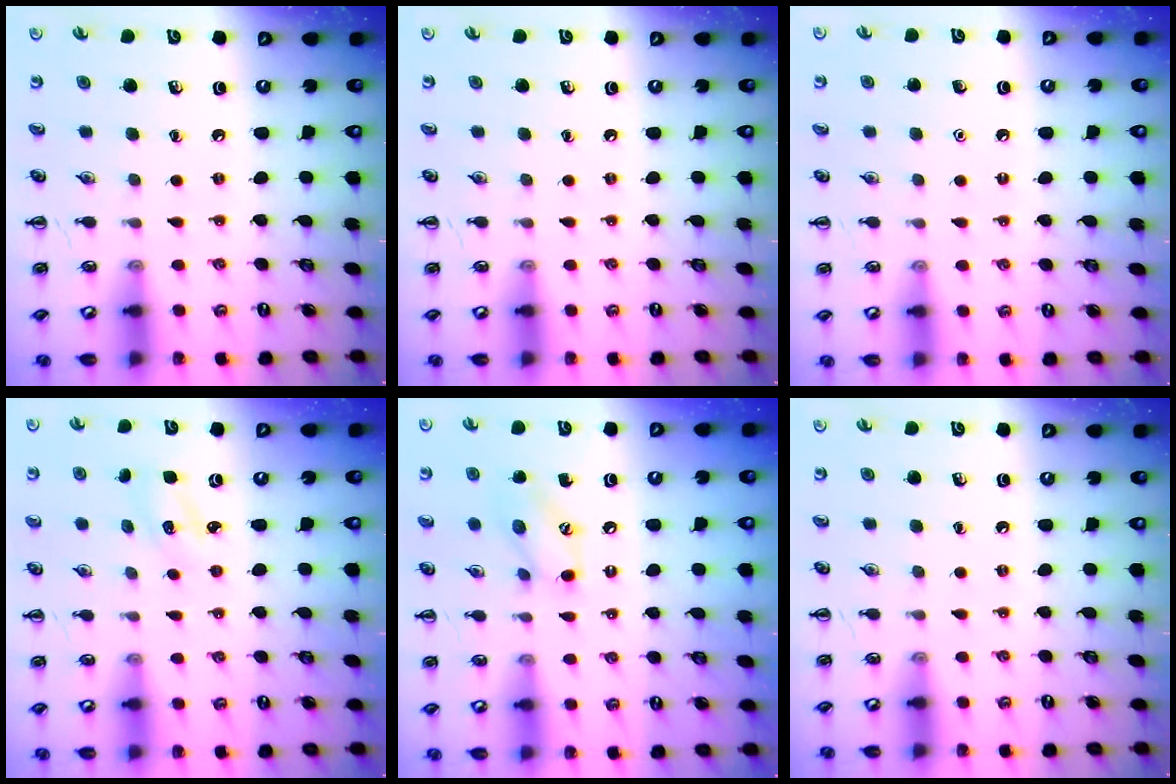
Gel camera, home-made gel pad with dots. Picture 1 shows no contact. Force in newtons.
{"total": 0.0}
{"total": 1.5, "press": 1.5, "slide": 0.2}
{"total": 2.5, "press": 2.4, "slide": 0.7}
{"total": 9.7, "press": 9.7, "slide": 1.0}
{"total": 0.0}